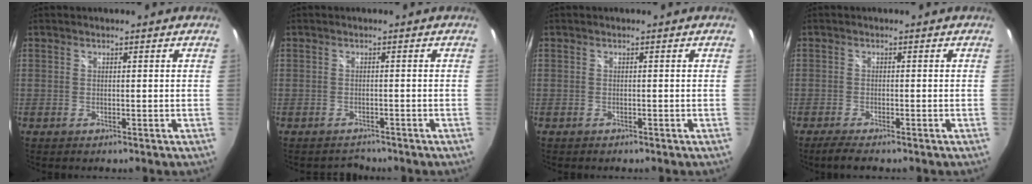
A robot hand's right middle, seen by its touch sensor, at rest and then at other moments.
{"total": 3.6, "force": [-3.4, 1.0, -0.6], "torque": [0.004, 0.008, -0.056]}
{"total": 0.7, "force": [-0.6, 0.4, 0.1], "torque": [-0.005, -0.001, -0.009]}
{"total": 2.8, "force": [-2.4, 0.2, 1.5], "torque": [-0.041, -0.008, -0.043]}